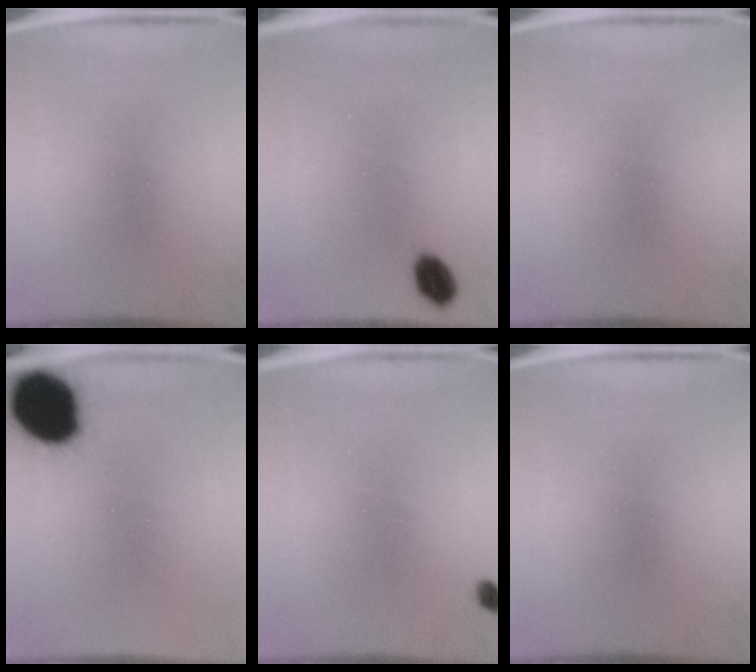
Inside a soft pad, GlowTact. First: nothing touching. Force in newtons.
{"total": 5.1}
{"total": 0.0}
{"total": 19.0}
{"total": 1.1}
{"total": 0.0}